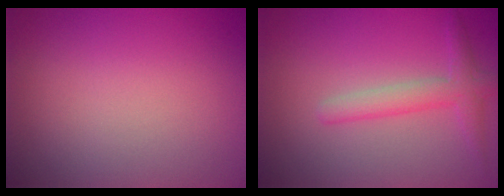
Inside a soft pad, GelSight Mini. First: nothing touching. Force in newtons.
{"total": 2.5, "press": 2.5, "slide": 0.1}